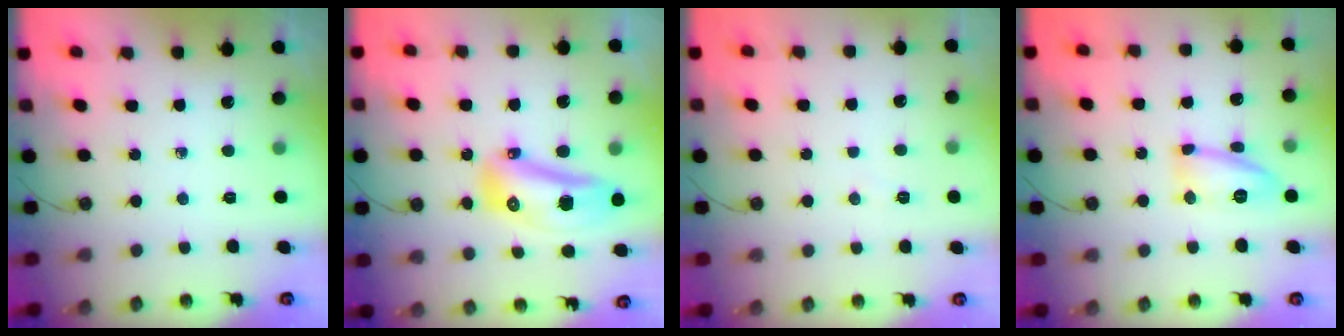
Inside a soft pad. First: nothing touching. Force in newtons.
{"total": 14.5, "press": 14.4, "slide": 1.9}
{"total": 3.8, "press": 3.4, "slide": 1.7}
{"total": 11.3, "press": 11.2, "slide": 0.7}